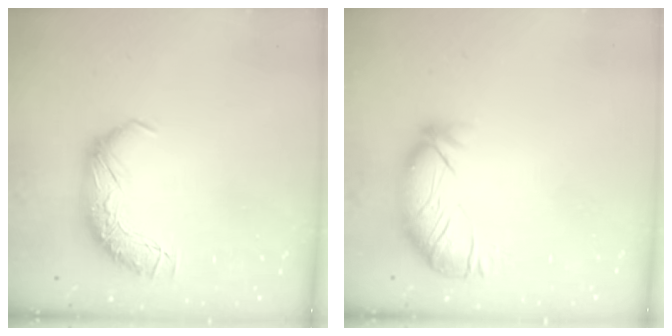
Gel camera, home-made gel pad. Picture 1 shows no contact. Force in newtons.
{"total": 3.0, "press": 2.6, "slide": 1.5}